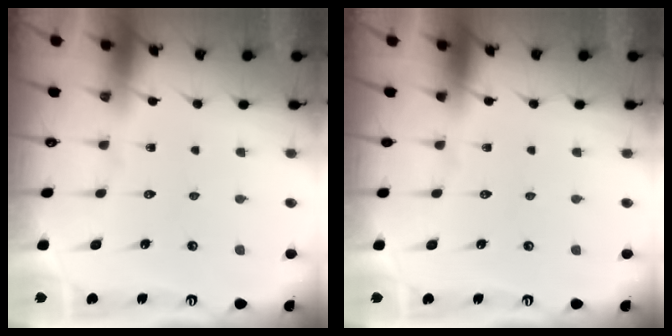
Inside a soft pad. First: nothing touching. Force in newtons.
{"total": 0.0}